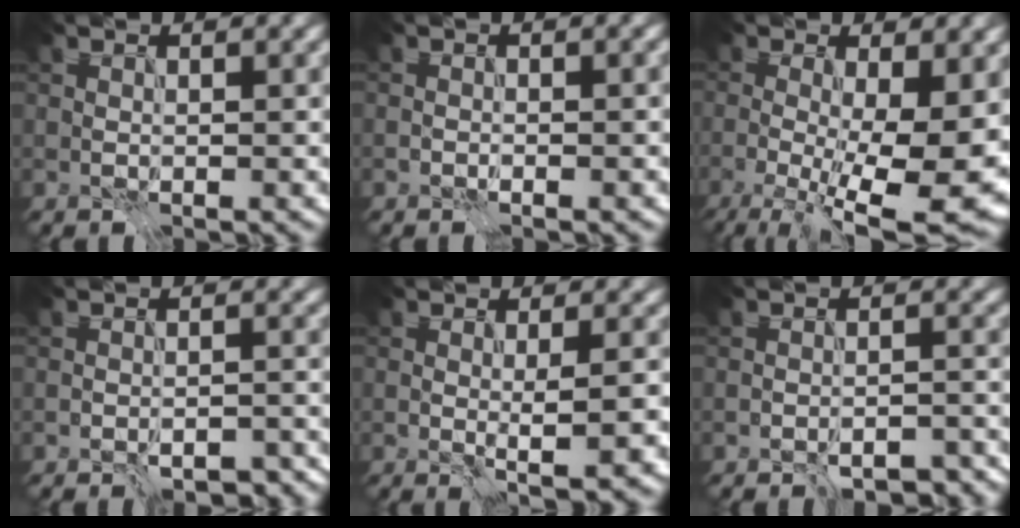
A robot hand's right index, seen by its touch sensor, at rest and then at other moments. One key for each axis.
{"total": 0.9, "fx": -0.3, "fy": 0.1, "fz": 0.9, "tx": -0.004, "ty": 0.004, "tz": -0.006}
{"total": 11.8, "fx": -1.9, "fy": 3.8, "fz": 11.0, "tx": -0.147, "ty": -0.010, "tz": -0.021}
{"total": 2.5, "fx": -1.9, "fy": 0.7, "fz": 1.5, "tx": -0.007, "ty": 0.001, "tz": -0.021}
{"total": 2.7, "fx": -0.5, "fy": 0.5, "fz": 2.6, "tx": -0.036, "ty": -0.004, "tz": -0.006}
{"total": 3.0, "fx": -2.6, "fy": 0.7, "fz": 1.5, "tx": -0.006, "ty": 0.000, "tz": -0.032}